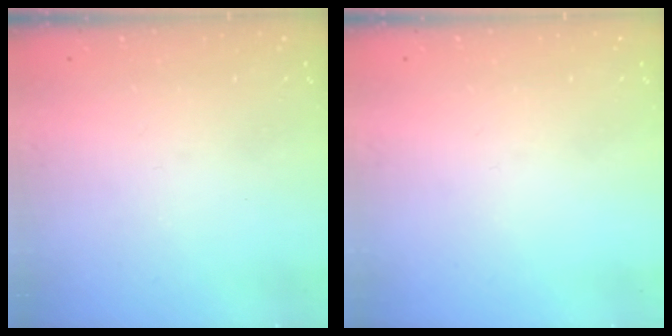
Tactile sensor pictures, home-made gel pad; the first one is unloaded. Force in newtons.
{"total": 0.0}